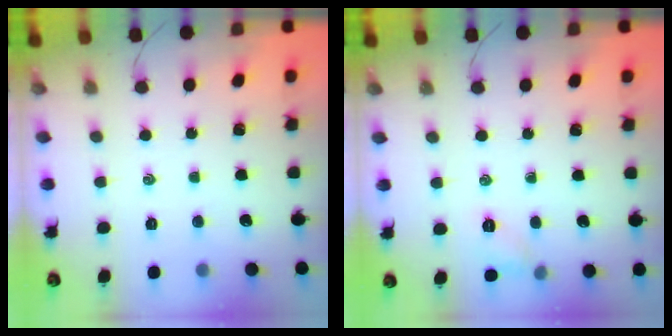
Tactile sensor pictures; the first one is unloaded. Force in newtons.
{"total": 5.6, "press": 5.5, "slide": 1.3}